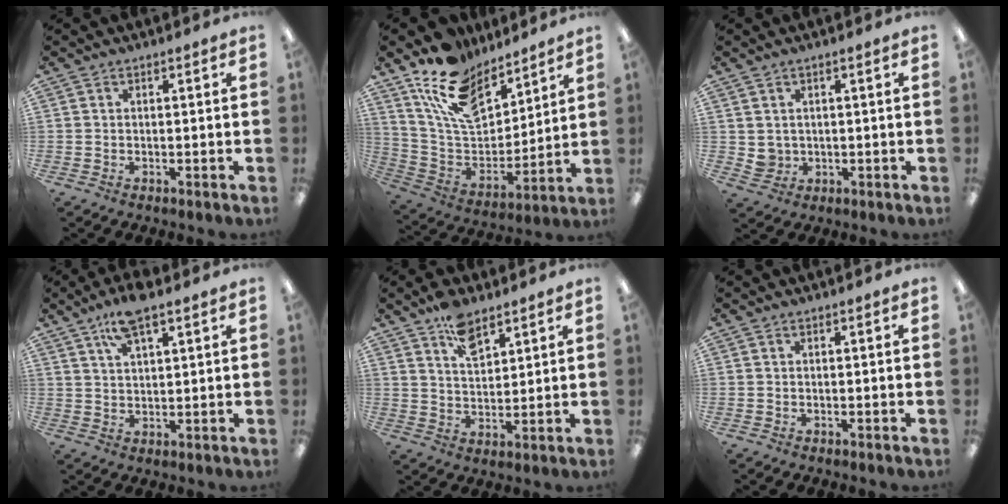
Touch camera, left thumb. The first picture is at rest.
{"total": 16.6, "force": [11.9, 8.5, 7.7], "torque": [-0.162, -0.062, 0.223]}
{"total": 2.7, "force": [0.9, 2.5, 0.7], "torque": [-0.017, 0.001, 0.018]}
{"total": 7.6, "force": [5.2, 2.2, 5.0], "torque": [-0.091, -0.014, 0.090]}
{"total": 8.2, "force": [5.6, 3.9, 4.5], "torque": [-0.071, -0.027, 0.098]}
{"total": 0.0}